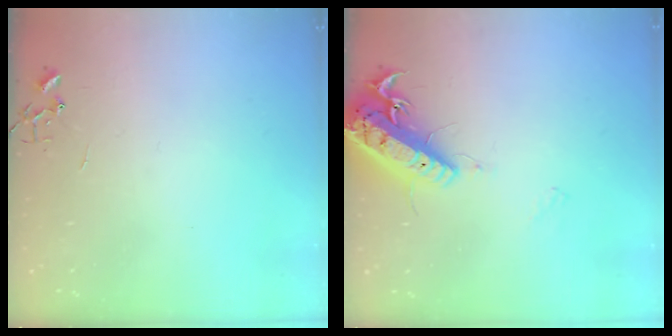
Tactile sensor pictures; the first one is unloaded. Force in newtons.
{"total": 17.1, "press": 16.8, "slide": 3.3}